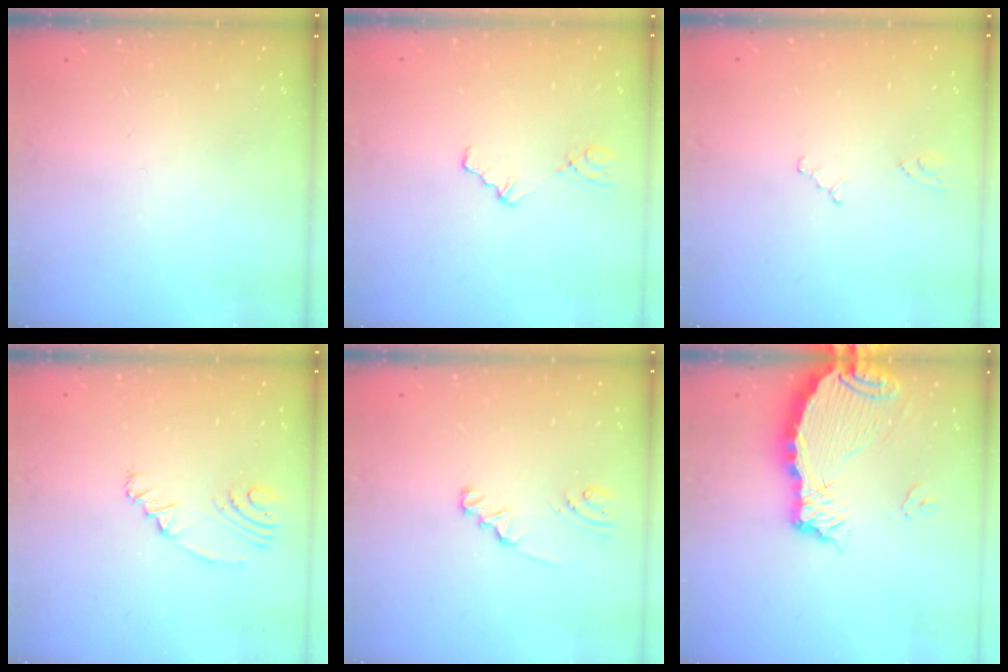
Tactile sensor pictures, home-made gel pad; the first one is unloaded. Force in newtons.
{"total": 1.9, "press": 1.9, "slide": 0.3}
{"total": 0.0}
{"total": 4.9, "press": 2.5, "slide": 4.3}
{"total": 1.9, "press": 1.9, "slide": 0.3}
{"total": 9.7, "press": 9.6, "slide": 1.2}